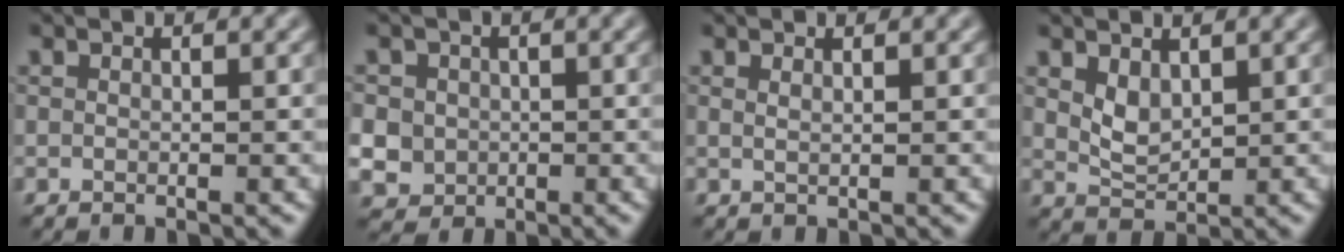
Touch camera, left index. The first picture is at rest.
{"total": 5.6, "force": [0.5, 5.1, 2.1], "torque": [-0.061, 0.022, -0.001]}
{"total": 0.6, "force": [0.5, 0.0, 0.4], "torque": [-0.009, -0.003, 0.003]}
{"total": 2.1, "force": [1.0, 1.2, 1.4], "torque": [-0.033, -0.008, 0.022]}